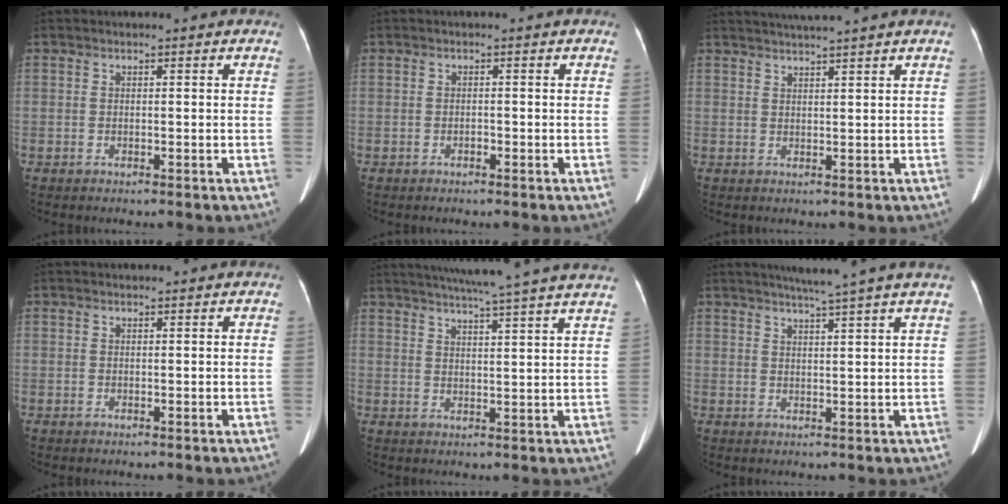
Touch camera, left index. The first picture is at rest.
{"total": 0.6, "force": [-0.4, 0.2, 0.3], "torque": [-0.008, -0.001, -0.007]}
{"total": 5.1, "force": [4.5, -1.5, 2.1], "torque": [-0.029, 0.015, 0.069]}
{"total": 0.8, "force": [0.8, 0.1, 0.1], "torque": [-0.010, 0.009, 0.011]}
{"total": 18.9, "force": [16.6, -1.4, 9.0], "torque": [-0.150, -0.012, 0.211]}
{"total": 7.0, "force": [5.7, -1.7, 3.7], "torque": [-0.052, 0.006, 0.071]}